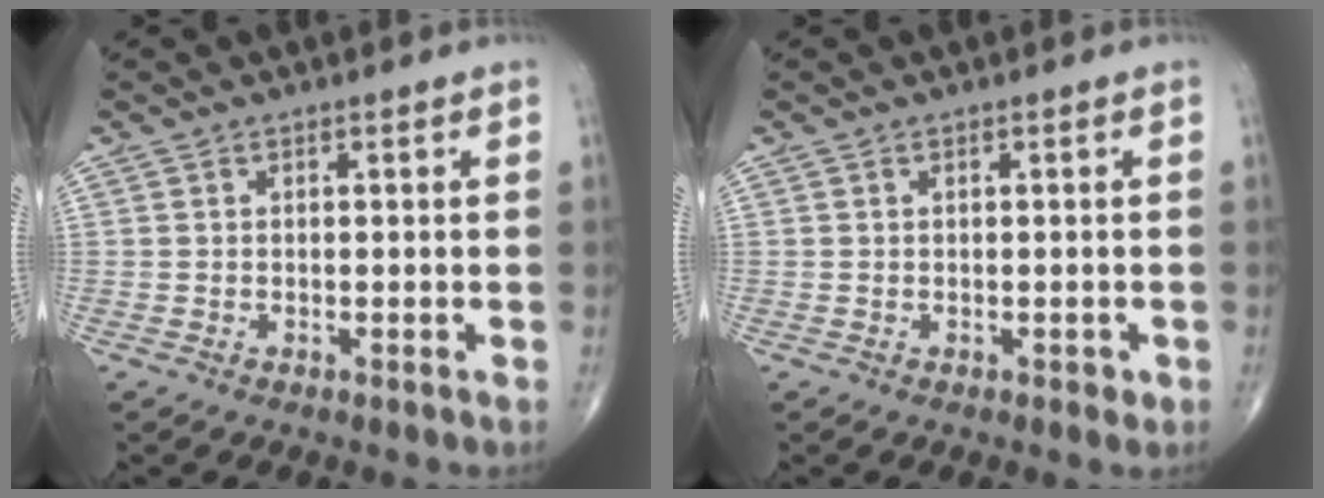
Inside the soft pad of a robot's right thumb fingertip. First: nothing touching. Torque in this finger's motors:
{"motor_torque": [-0.24, 0.20, -0.21, 0.06, -0.03]}